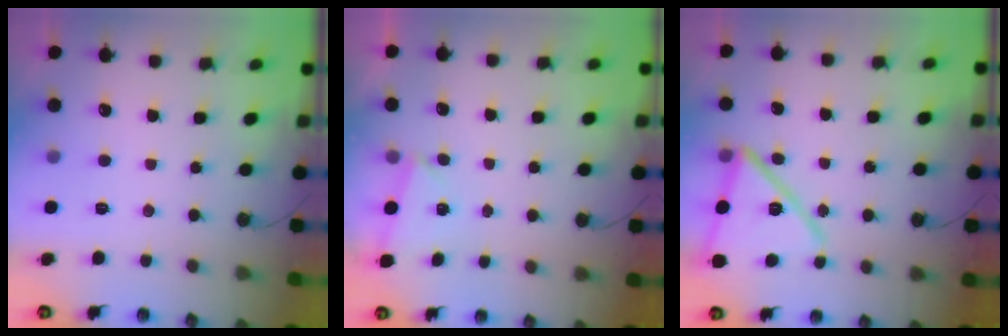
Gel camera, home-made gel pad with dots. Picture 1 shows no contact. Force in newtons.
{"total": 2.3, "press": 1.3, "slide": 1.9}
{"total": 15.0, "press": 15.0, "slide": 1.4}